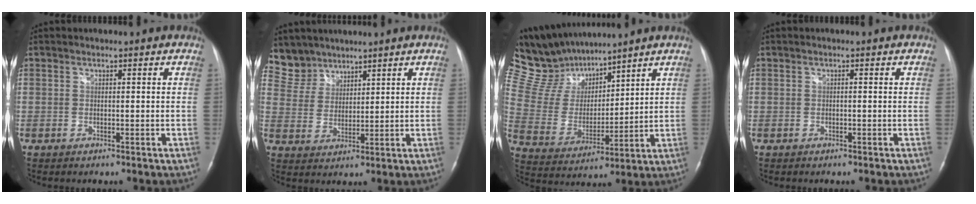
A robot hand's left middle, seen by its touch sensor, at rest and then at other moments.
{"total": 5.8, "force": [5.0, 2.8, -0.6], "torque": [0.012, 0.005, 0.108]}
{"total": 13.5, "force": [12.2, 3.9, 4.3], "torque": [-0.106, 0.019, 0.245]}
{"total": 0.0}